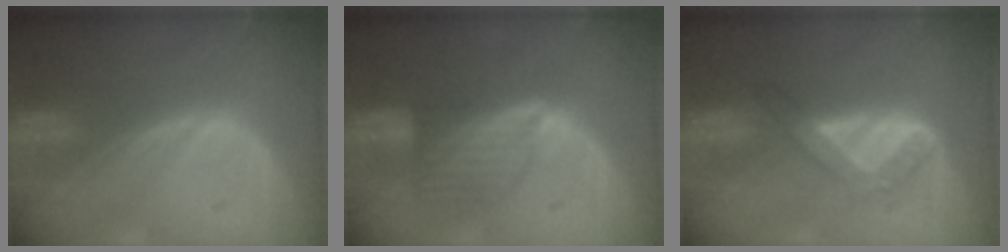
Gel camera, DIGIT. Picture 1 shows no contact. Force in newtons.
{"total": 6.3, "press": 6.3, "slide": 0.4}
{"total": 4.5, "press": 4.4, "slide": 0.7}